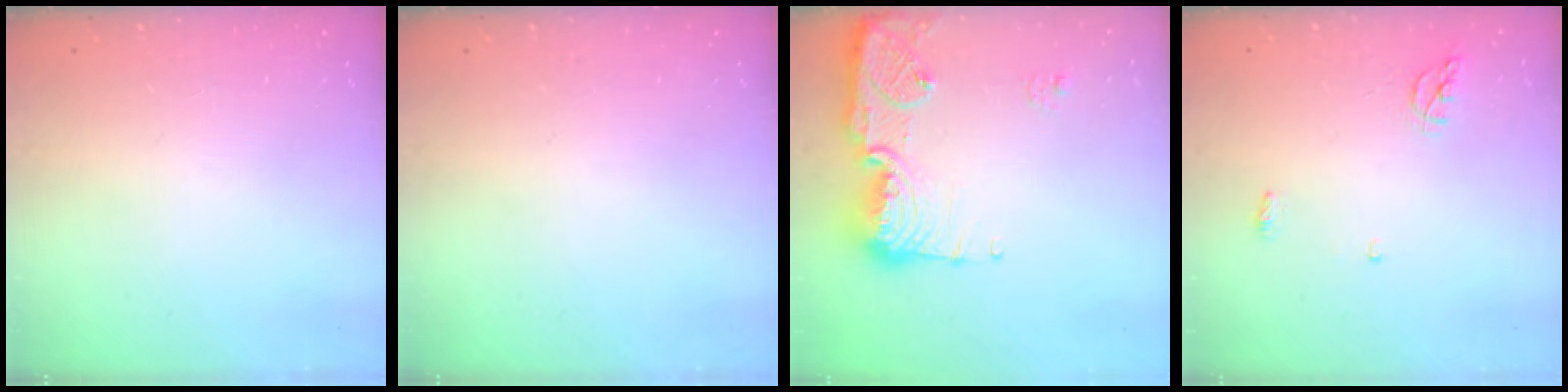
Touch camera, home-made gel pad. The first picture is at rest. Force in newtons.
{"total": 0.0}
{"total": 15.8, "press": 15.7, "slide": 1.4}
{"total": 5.6, "press": 5.6, "slide": 0.7}